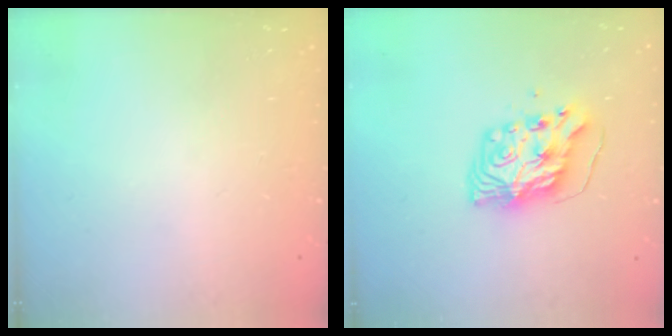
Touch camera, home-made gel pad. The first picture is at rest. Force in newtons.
{"total": 8.3, "press": 8.3, "slide": 0.9}